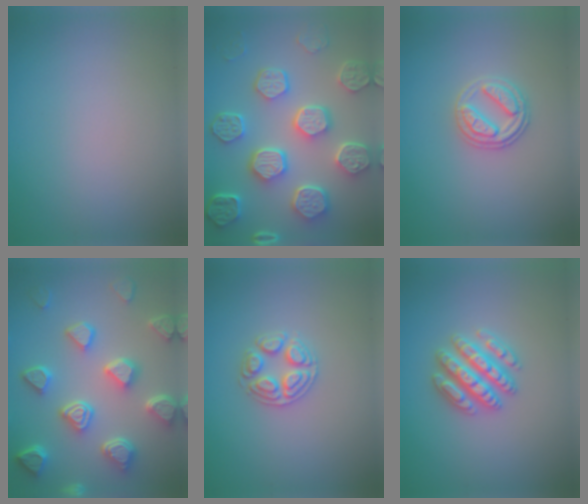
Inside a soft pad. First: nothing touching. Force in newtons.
{"total": 8.5, "press": 6.5, "slide": 5.5}
{"total": 2.7, "press": 2.6, "slide": 0.5}
{"total": 7.4, "press": 5.9, "slide": 4.4}
{"total": 2.5, "press": 2.5, "slide": 0.4}
{"total": 4.8, "press": 4.7, "slide": 0.8}